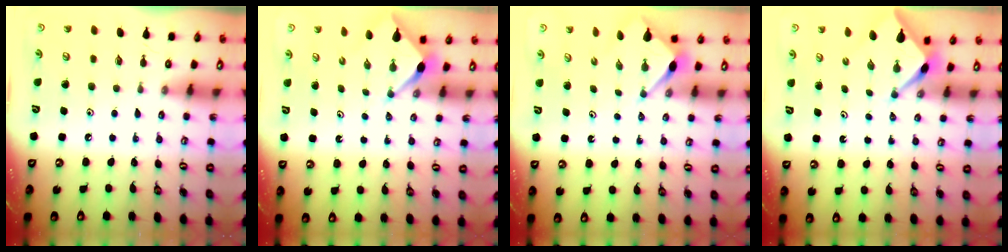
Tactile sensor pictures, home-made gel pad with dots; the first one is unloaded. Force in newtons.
{"total": 3.4, "press": 3.3, "slide": 0.4}
{"total": 3.4, "press": 3.4, "slide": 0.3}
{"total": 2.4, "press": 2.4, "slide": 0.3}